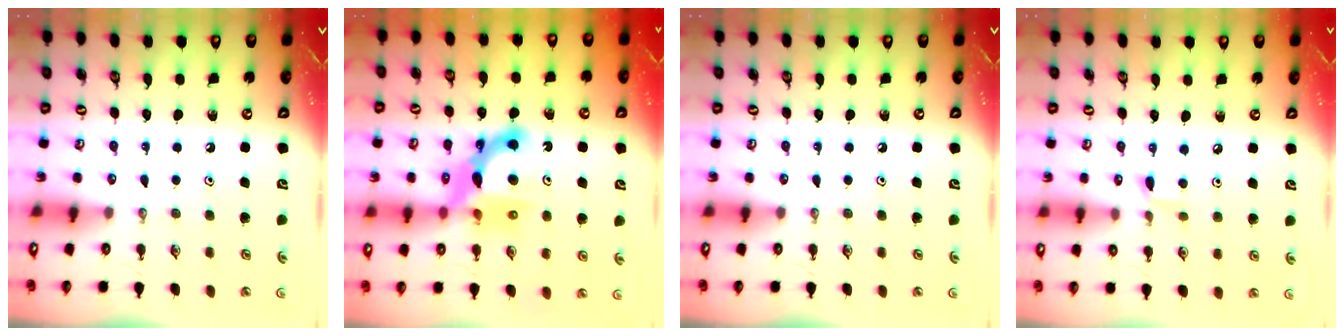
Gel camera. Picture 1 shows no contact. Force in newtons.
{"total": 11.5, "press": 11.4, "slide": 1.0}
{"total": 0.0}
{"total": 5.8, "press": 5.8, "slide": 0.5}